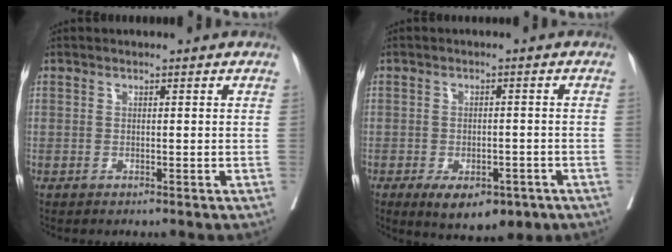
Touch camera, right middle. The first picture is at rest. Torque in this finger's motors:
{"motor_torque": [0.77, -0.50, 0.11, 0.08]}